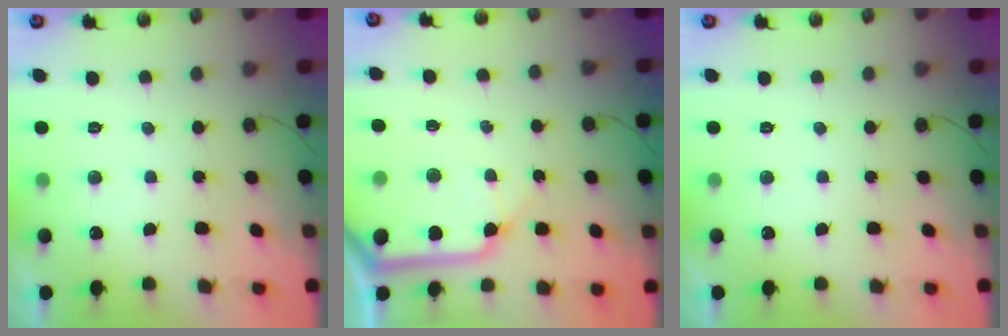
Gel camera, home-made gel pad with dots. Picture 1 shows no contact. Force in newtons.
{"total": 12.1, "press": 12.0, "slide": 1.7}
{"total": 0.0}